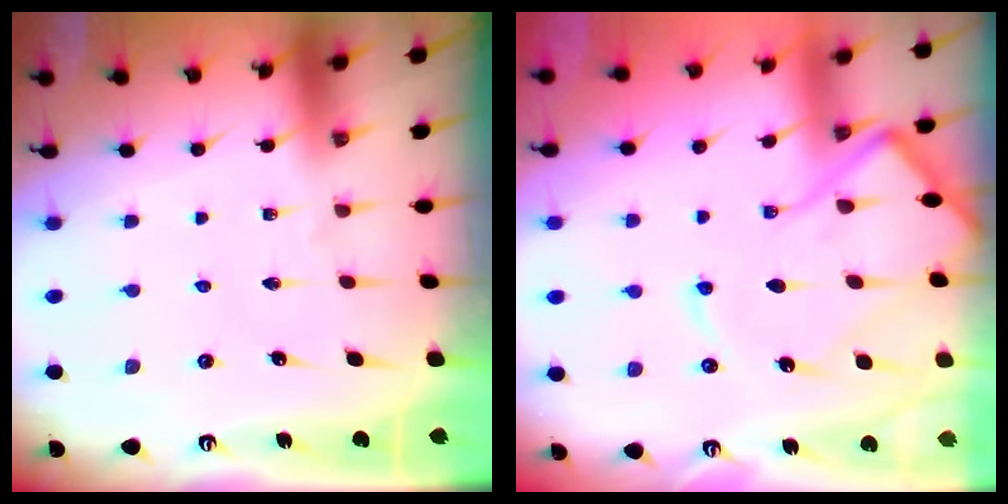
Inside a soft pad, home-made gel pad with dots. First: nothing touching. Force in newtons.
{"total": 12.6, "press": 12.5, "slide": 1.3}